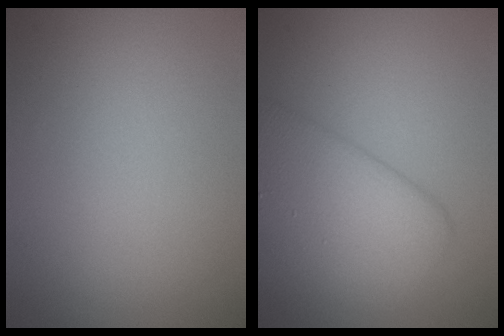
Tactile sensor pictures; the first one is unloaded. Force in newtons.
{"total": 6.5, "press": 6.5, "slide": 0.1}